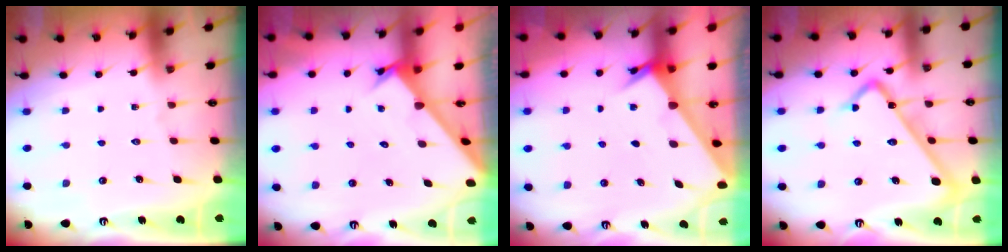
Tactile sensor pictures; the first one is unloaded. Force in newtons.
{"total": 2.6, "press": 2.6, "slide": 0.2}
{"total": 2.4, "press": 2.4, "slide": 0.2}
{"total": 11.3, "press": 11.3, "slide": 0.4}